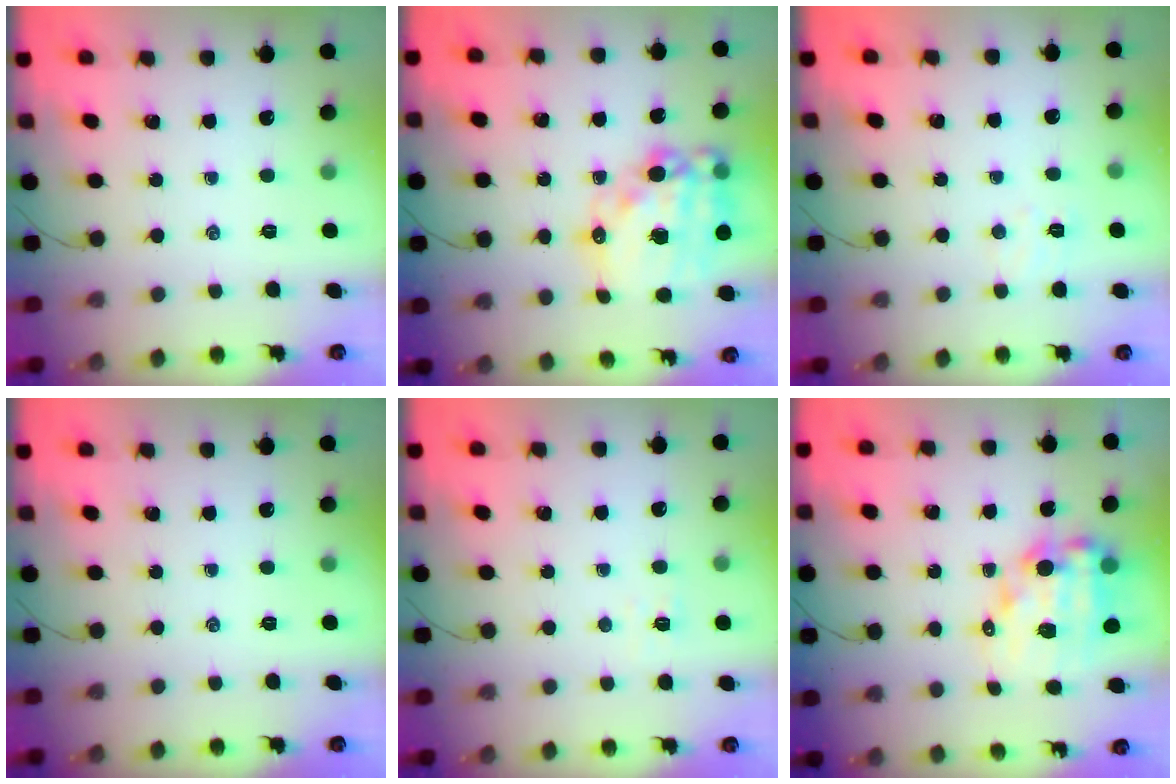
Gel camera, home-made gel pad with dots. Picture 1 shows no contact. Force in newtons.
{"total": 20.9, "press": 20.4, "slide": 4.6}
{"total": 5.0, "press": 4.9, "slide": 1.2}
{"total": 0.0}
{"total": 2.8, "press": 2.7, "slide": 0.8}
{"total": 12.5, "press": 12.1, "slide": 3.2}